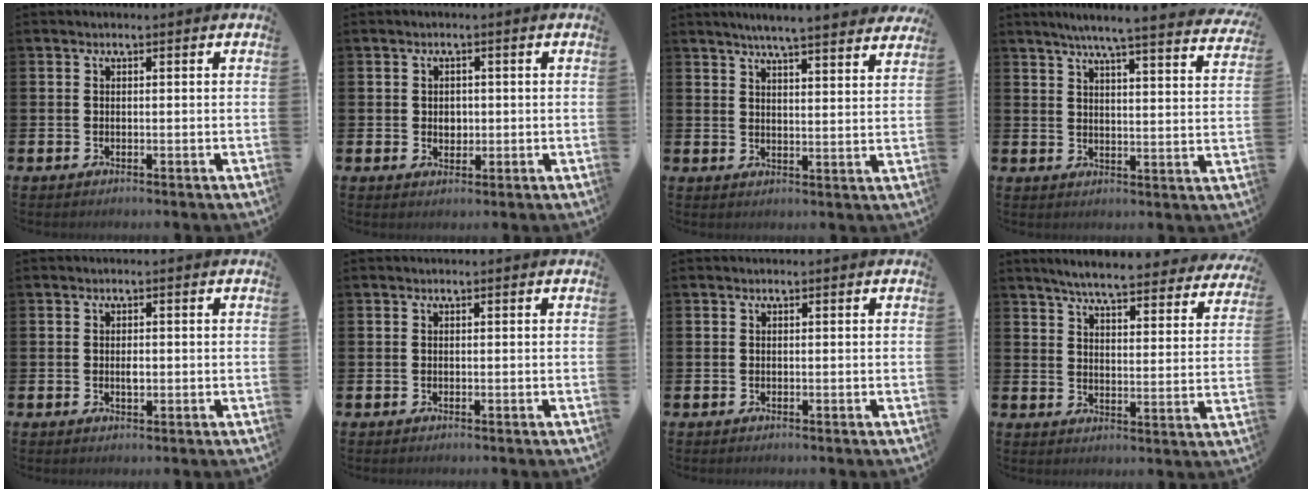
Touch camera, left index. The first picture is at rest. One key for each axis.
{"total": 1.9, "fx": 0.3, "fy": 1.6, "fz": 0.9, "tx": 0.001, "ty": 0.001, "tz": -0.002}
{"total": 5.6, "fx": 5.4, "fy": -0.5, "fz": 1.5, "tx": -0.038, "ty": -0.031, "tz": 0.092}
{"total": 6.0, "fx": 5.4, "fy": -0.3, "fz": 2.4, "tx": -0.051, "ty": -0.041, "tz": 0.087}
{"total": 1.2, "fx": 0.0, "fy": 0.6, "fz": 1.1, "tx": -0.007, "ty": -0.003, "tz": -0.005}
{"total": 0.0}
{"total": 0.0}
{"total": 6.0, "fx": 5.7, "fy": 0.3, "fz": 1.9, "tx": -0.050, "ty": -0.044, "tz": 0.094}